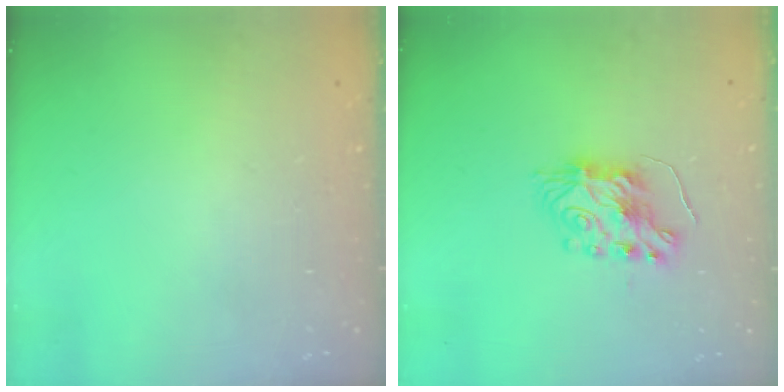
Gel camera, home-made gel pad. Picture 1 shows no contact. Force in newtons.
{"total": 7.5, "press": 7.5, "slide": 0.6}